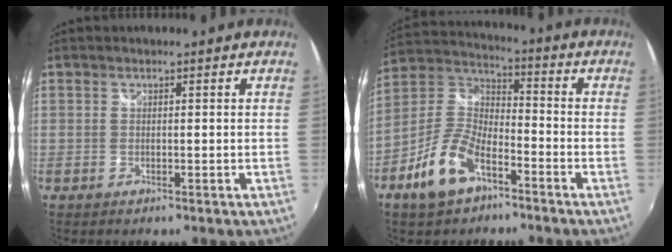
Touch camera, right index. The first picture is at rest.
{"total": 12.6, "force": [-6.9, 6.0, 8.7], "torque": [-0.191, 0.008, -0.130]}